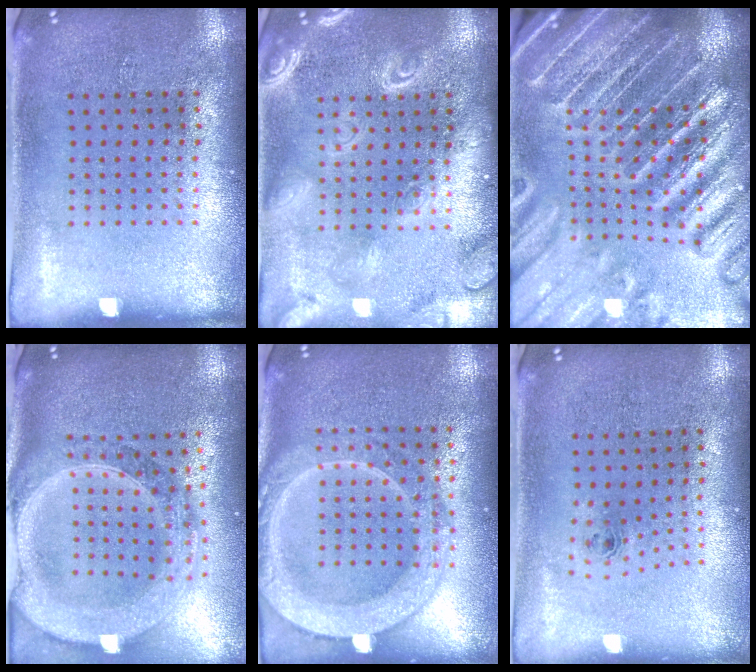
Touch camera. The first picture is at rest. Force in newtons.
{"total": 3.4, "press": 3.4, "slide": 0.4}
{"total": 5.2, "press": 4.5, "slide": 2.5}
{"total": 3.1, "press": 2.6, "slide": 1.7}
{"total": 2.7, "press": 2.7, "slide": 0.3}
{"total": 0.8, "press": 0.4, "slide": 0.7}